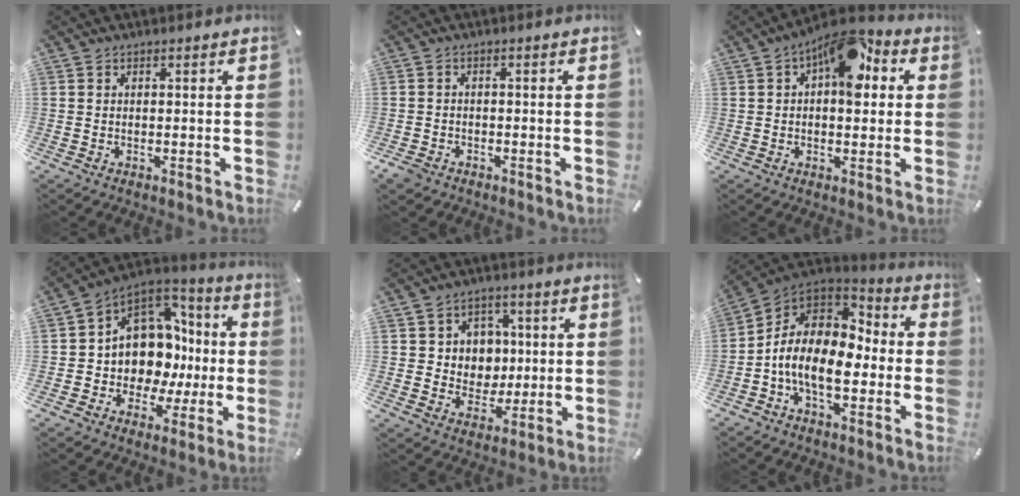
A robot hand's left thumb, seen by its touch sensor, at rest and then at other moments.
{"total": 2.6, "force": [-1.7, 1.7, 0.9], "torque": [-0.028, 0.004, -0.038]}
{"total": 12.3, "force": [4.7, 6.6, 9.2], "torque": [-0.114, -0.025, 0.079]}
{"total": 12.3, "force": [1.6, 11.0, 5.1], "torque": [-0.083, -0.048, 0.041]}
{"total": 8.3, "force": [1.4, 8.1, 1.3], "torque": [-0.016, -0.006, 0.029]}
{"total": 13.7, "force": [-4.4, 8.2, 10.0], "torque": [-0.208, 0.012, -0.080]}